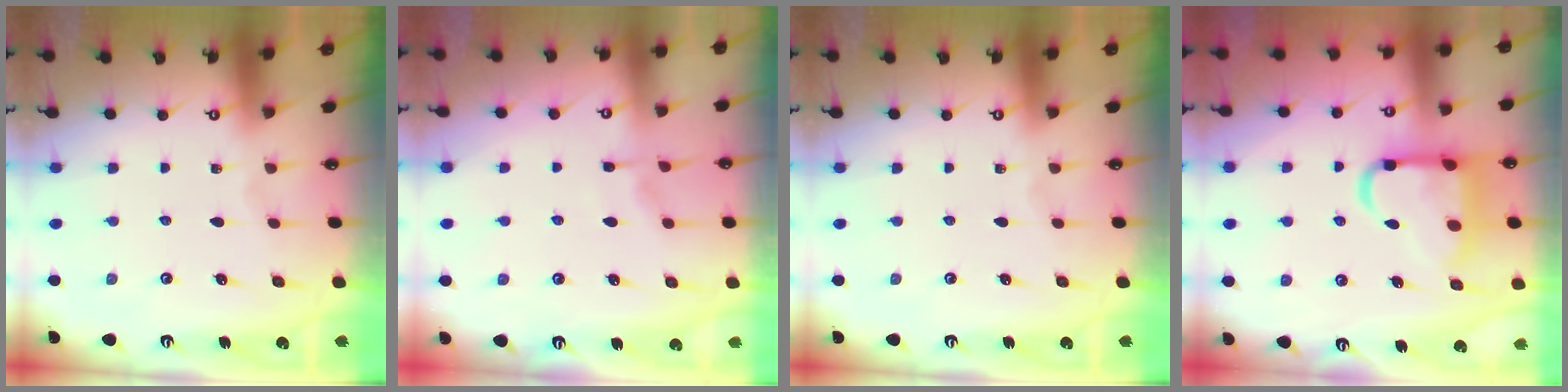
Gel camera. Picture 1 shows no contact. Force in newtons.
{"total": 2.6, "press": 2.5, "slide": 0.6}
{"total": 0.0}
{"total": 14.0, "press": 13.9, "slide": 1.6}